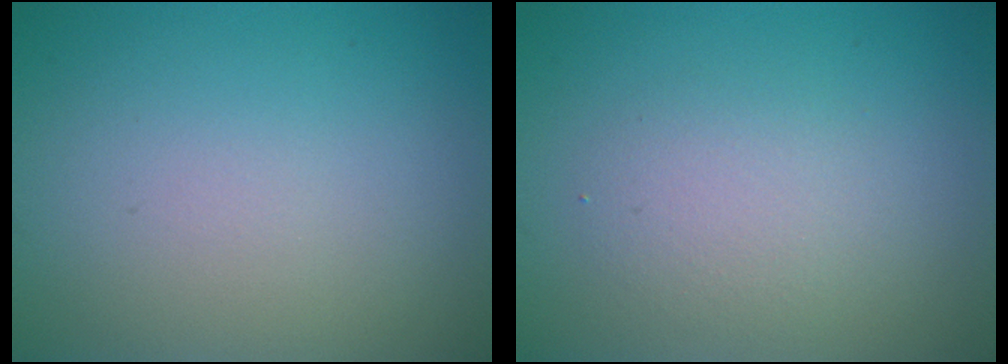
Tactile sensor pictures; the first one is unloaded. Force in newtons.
{"total": 2.4, "press": 2.4, "slide": 0.1}